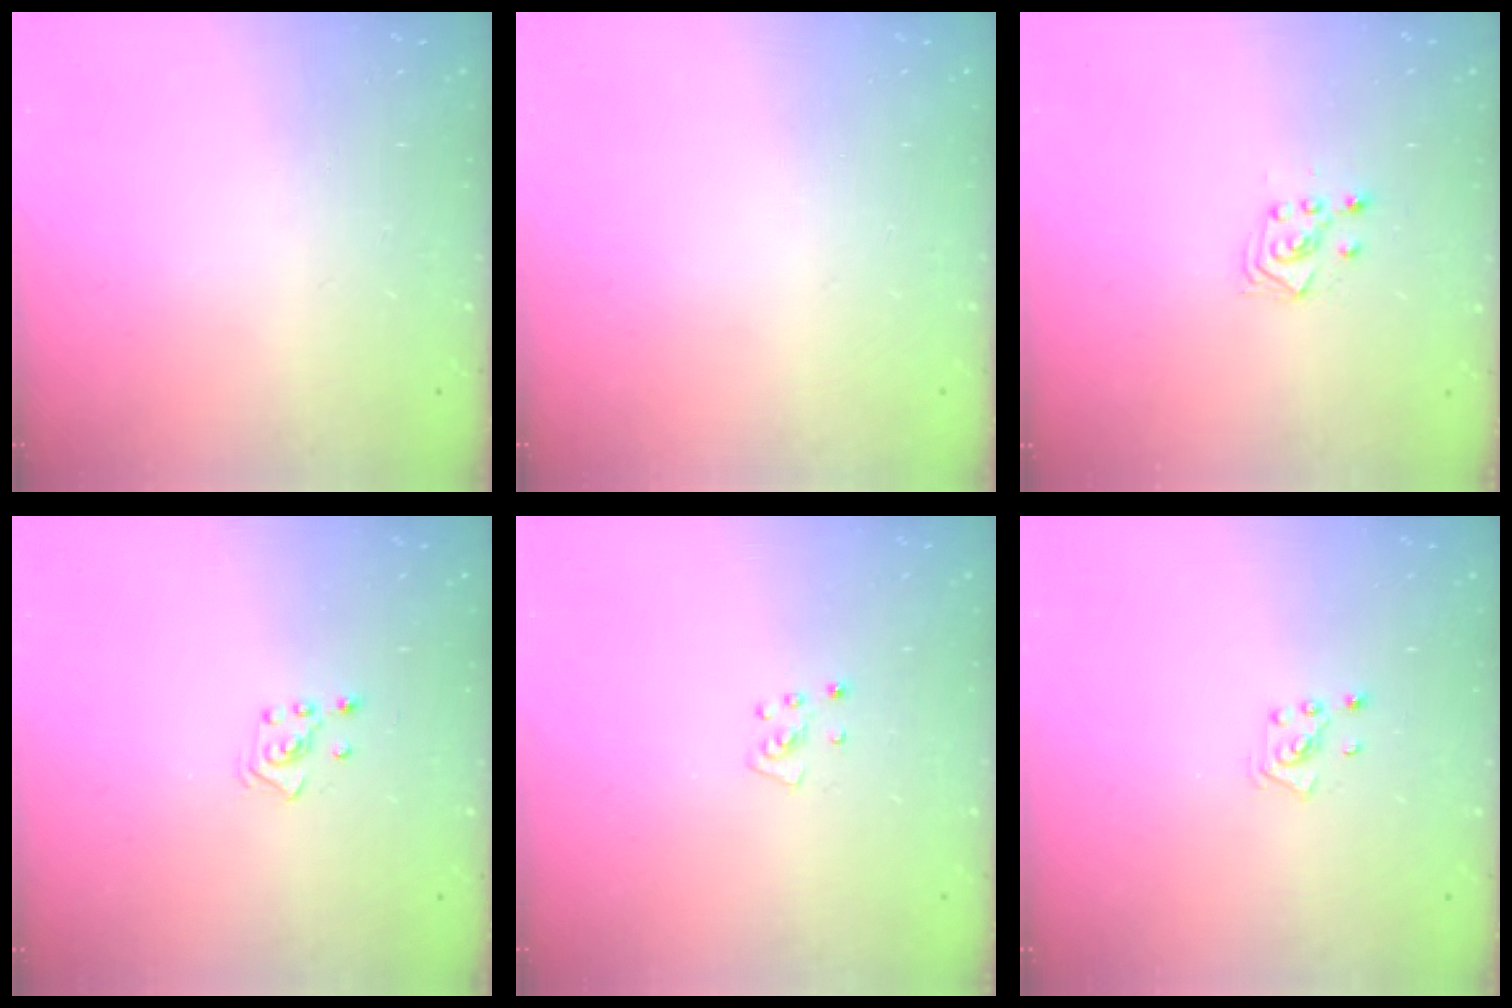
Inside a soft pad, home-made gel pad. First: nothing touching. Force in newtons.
{"total": 0.0}
{"total": 3.1, "press": 3.1, "slide": 0.8}
{"total": 2.6, "press": 2.5, "slide": 0.6}
{"total": 4.4, "press": 4.4, "slide": 0.3}
{"total": 2.1, "press": 2.0, "slide": 0.3}